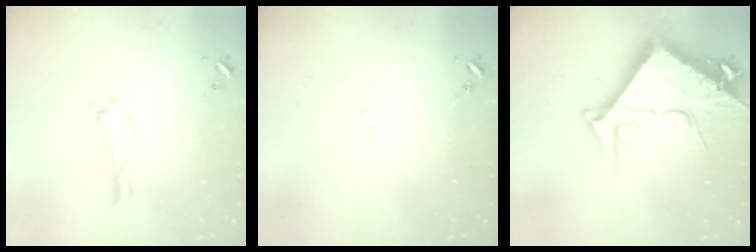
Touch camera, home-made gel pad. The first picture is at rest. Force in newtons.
{"total": 0.7, "press": 0.7, "slide": 0.2}
{"total": 11.2, "press": 11.1, "slide": 1.1}